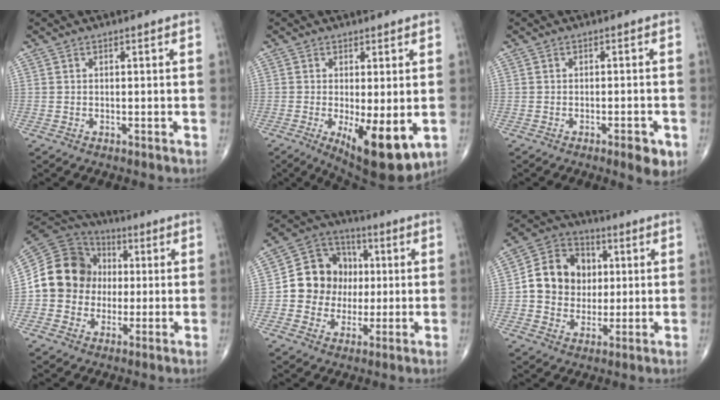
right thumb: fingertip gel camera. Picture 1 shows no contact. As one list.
[{"total": 11.3, "force": [-2.8, 4.0, 10.2], "torque": [-0.147, -0.026, -0.030]}, {"total": 4.1, "force": [-2.0, 1.2, 3.4], "torque": [-0.042, 0.001, -0.024]}, {"total": 15.1, "force": [-0.2, 13.7, 6.4], "torque": [-0.091, 0.031, -0.007]}, {"total": 13.6, "force": [0.3, 12.1, 6.2], "torque": [-0.058, 0.027, 0.003]}, {"total": 13.6, "force": [1.3, 11.8, 6.6], "torque": [-0.078, 0.020, 0.019]}]